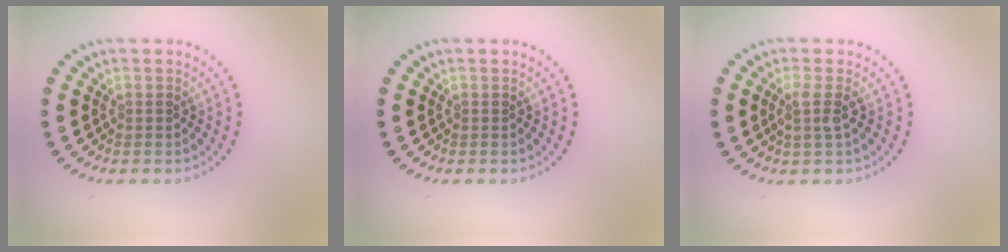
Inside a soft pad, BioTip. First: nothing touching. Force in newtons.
{"total": 0.0}
{"total": 1.7, "press": 1.2, "slide": 1.2}